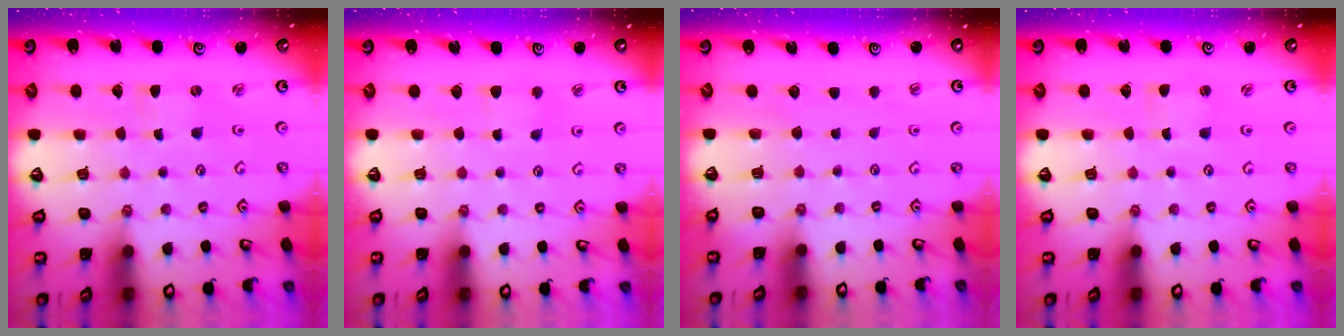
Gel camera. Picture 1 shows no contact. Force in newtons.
{"total": 2.9, "press": 2.9, "slide": 0.5}
{"total": 0.0}
{"total": 0.6, "press": 0.6, "slide": 0.0}